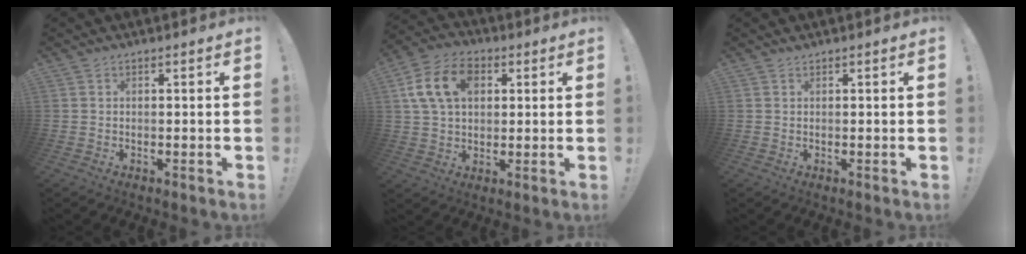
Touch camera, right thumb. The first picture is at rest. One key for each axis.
{"total": 14.1, "fx": 4.2, "fy": 10.0, "fz": 9.1, "tx": -0.153, "ty": 0.004, "tz": 0.084}
{"total": 0.7, "fx": 0.7, "fy": 0.1, "fz": -0.3, "tx": 0.013, "ty": -0.001, "tz": 0.011}